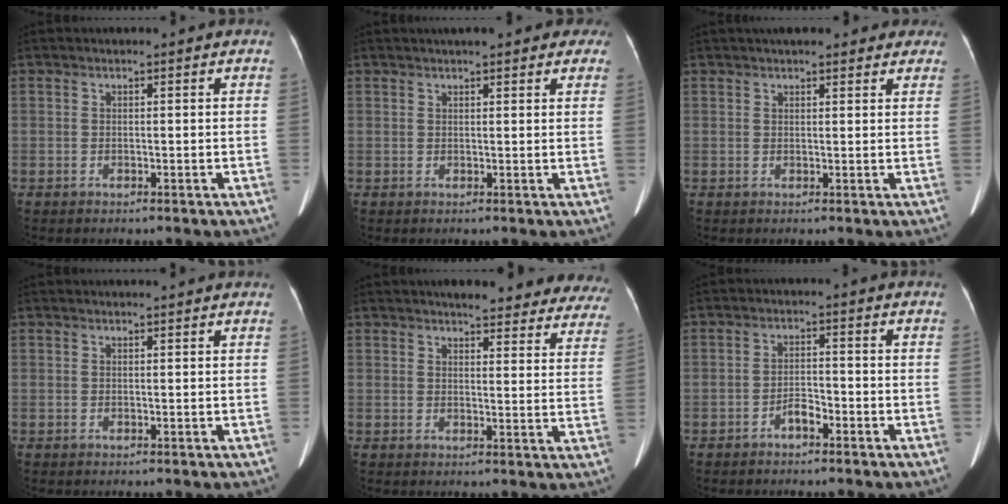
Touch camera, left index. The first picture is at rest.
{"total": 8.4, "force": [6.6, 2.3, 4.7], "torque": [-0.046, 0.018, 0.071]}
{"total": 9.9, "force": [8.1, 2.9, 4.9], "torque": [-0.046, 0.026, 0.095]}
{"total": 2.4, "force": [2.3, -0.1, 0.7], "torque": [-0.013, 0.018, 0.030]}
{"total": 19.5, "force": [17.6, 4.5, 7.1], "torque": [-0.065, -0.036, 0.184]}
{"total": 2.6, "force": [-1.9, 0.8, 1.5], "torque": [-0.026, 0.005, -0.035]}